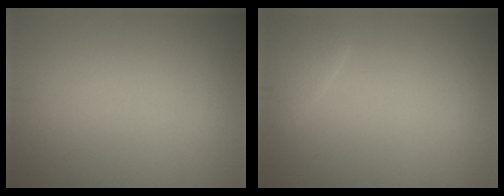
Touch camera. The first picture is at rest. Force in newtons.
{"total": 1.3, "press": 1.3, "slide": 0.2}